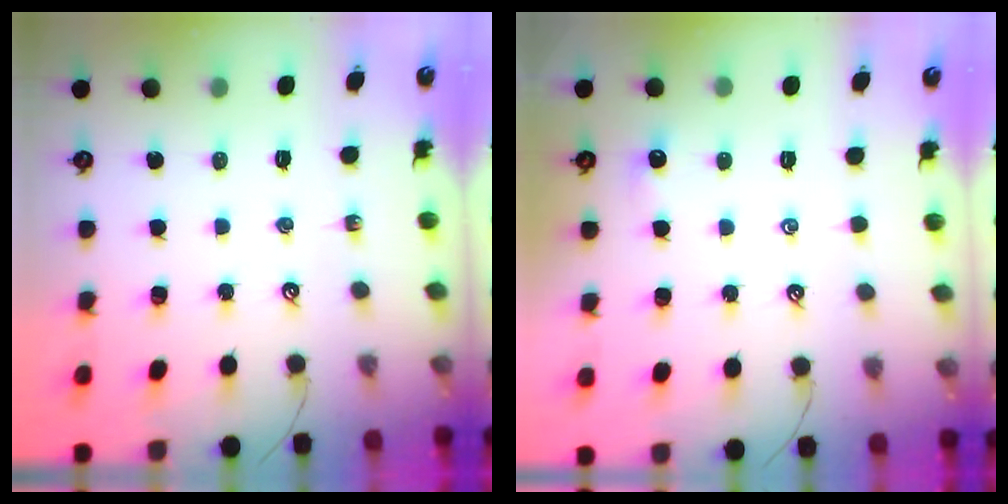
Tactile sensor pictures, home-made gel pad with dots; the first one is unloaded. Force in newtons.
{"total": 2.3, "press": 2.3, "slide": 0.4}